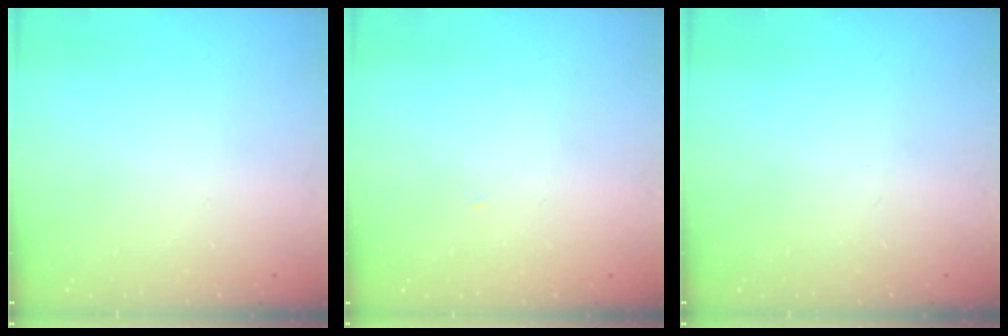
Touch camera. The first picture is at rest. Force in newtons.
{"total": 1.4, "press": 1.4, "slide": 0.0}
{"total": 0.0}